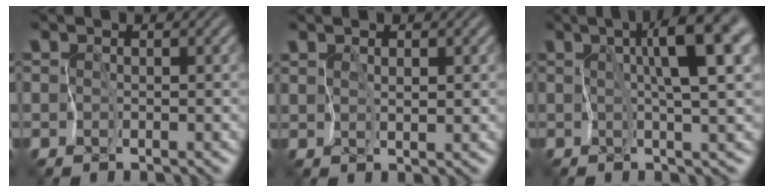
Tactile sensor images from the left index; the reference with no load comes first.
{"total": 1.0, "force": [0.7, 0.3, 0.7], "torque": [-0.010, -0.004, 0.023]}
{"total": 8.0, "force": [2.2, 1.1, 7.6], "torque": [-0.115, 0.018, 0.034]}